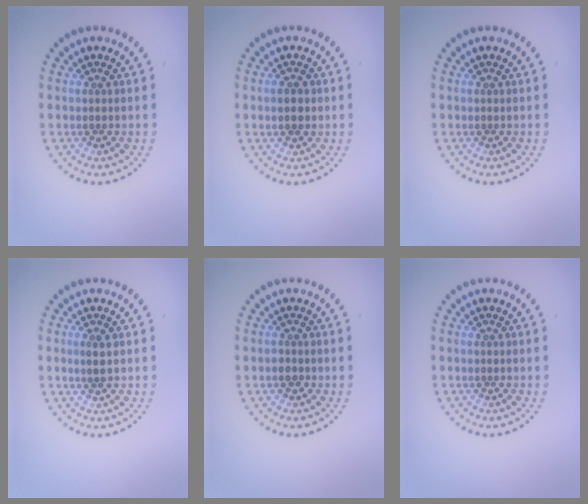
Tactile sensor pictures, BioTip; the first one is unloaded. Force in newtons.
{"total": 1.6, "press": 1.6, "slide": 0.1}
{"total": 0.0}
{"total": 1.2, "press": 1.1, "slide": 0.4}
{"total": 0.9, "press": 0.8, "slide": 0.5}
{"total": 0.0}